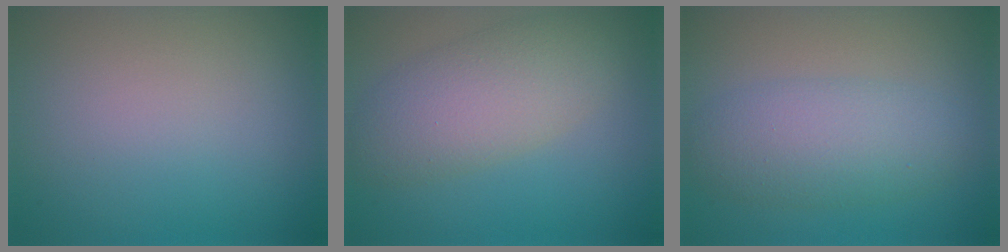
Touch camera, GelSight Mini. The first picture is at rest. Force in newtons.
{"total": 5.5, "press": 5.5, "slide": 0.2}
{"total": 4.9, "press": 4.9, "slide": 0.1}